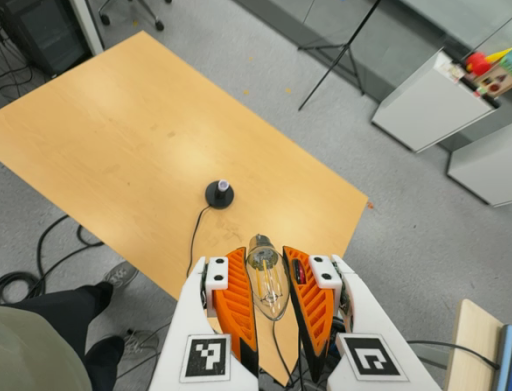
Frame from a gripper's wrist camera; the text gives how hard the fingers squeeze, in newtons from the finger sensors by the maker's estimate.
{"total": 19.2, "left": 21.2, "right": 17.3}